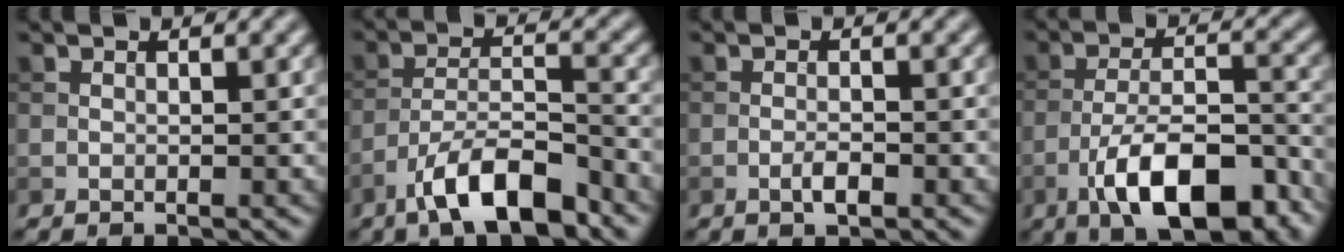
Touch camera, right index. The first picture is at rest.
{"total": 7.7, "force": [-5.2, 2.3, 5.2], "torque": [-0.087, 0.006, -0.096]}
{"total": 1.5, "force": [-0.7, 0.4, 1.3], "torque": [-0.024, 0.000, -0.016]}
{"total": 10.6, "force": [-6.0, 3.8, 7.9], "torque": [-0.127, 0.004, -0.103]}